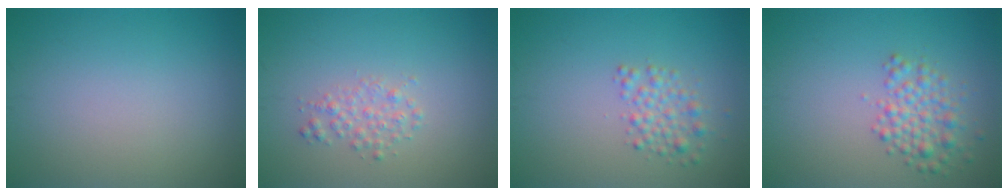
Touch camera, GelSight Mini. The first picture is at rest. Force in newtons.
{"total": 1.6, "press": 1.6, "slide": 0.1}
{"total": 2.2, "press": 2.2, "slide": 0.1}
{"total": 2.9, "press": 2.9, "slide": 0.1}